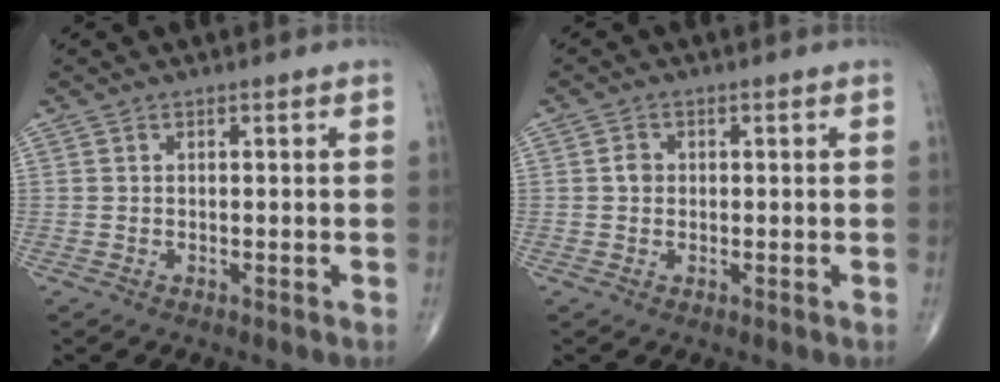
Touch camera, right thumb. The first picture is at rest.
{"total": 1.8, "force": [0.1, 1.6, 0.9], "torque": [-0.007, 0.004, -0.001]}